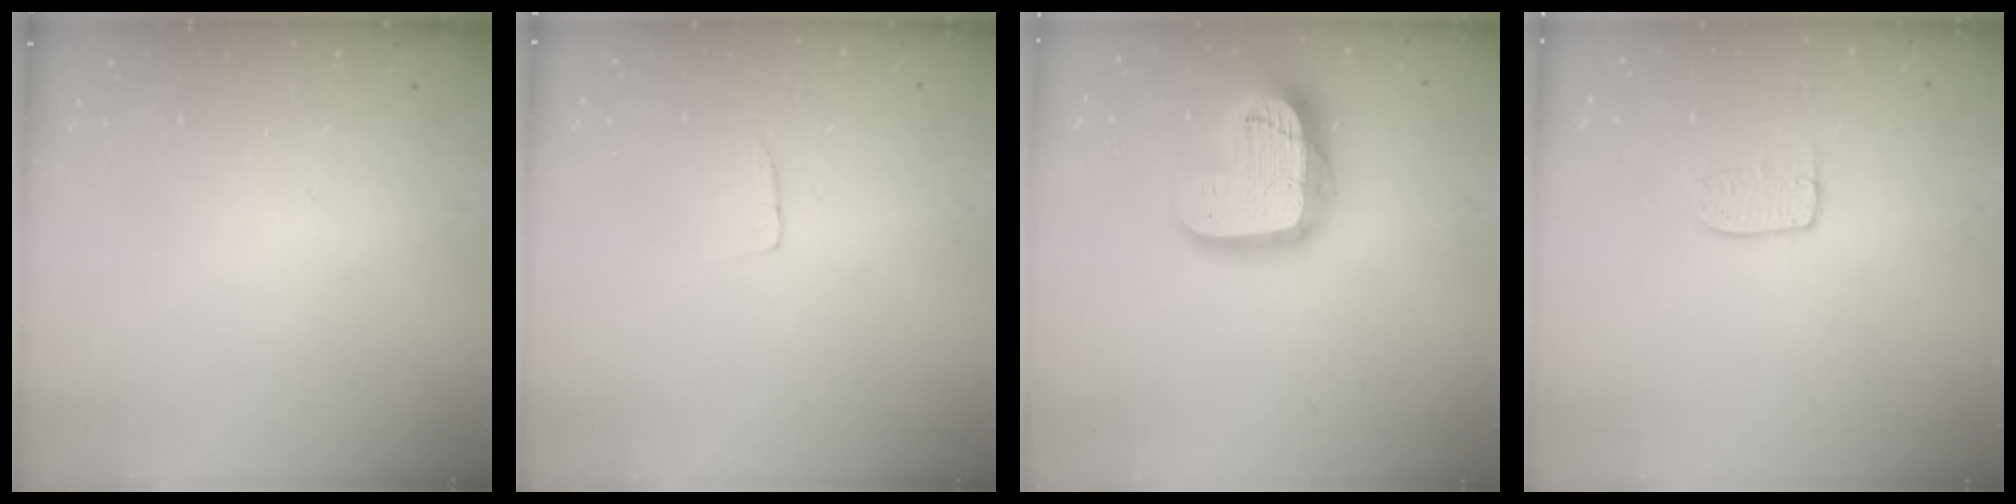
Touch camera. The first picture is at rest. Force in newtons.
{"total": 3.2, "press": 3.2, "slide": 0.2}
{"total": 18.9, "press": 18.8, "slide": 1.5}
{"total": 5.4, "press": 5.4, "slide": 0.3}